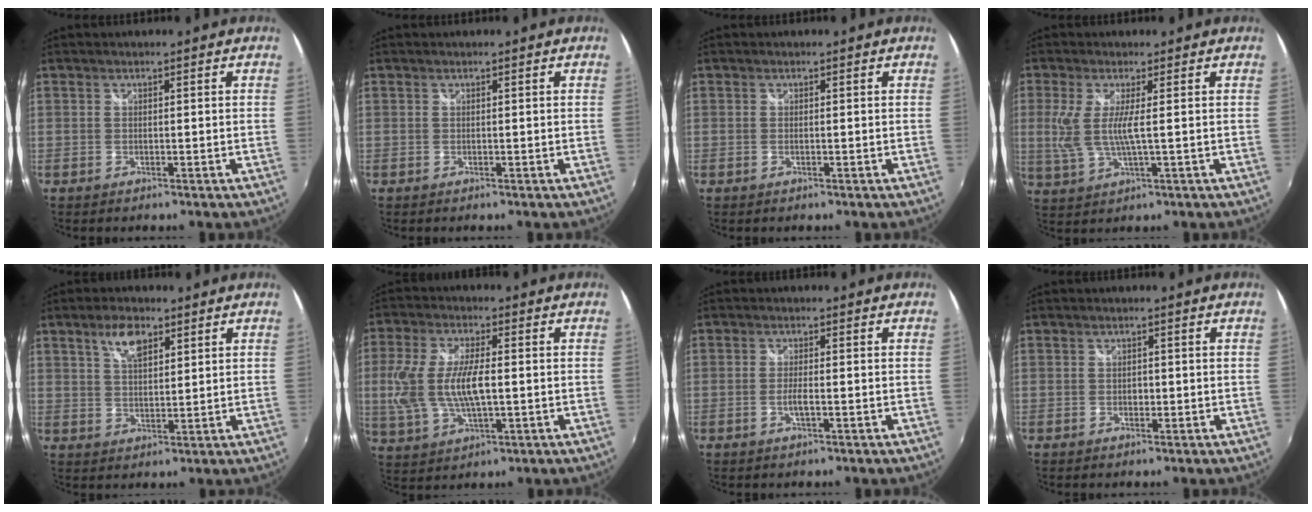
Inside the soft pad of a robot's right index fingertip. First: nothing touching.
{"total": 0.0}
{"total": 0.6, "force": [-0.1, 0.1, 0.6], "torque": [-0.012, 0.000, -0.004]}
{"total": 6.6, "force": [0.4, 0.7, 6.5], "torque": [-0.143, -0.010, 0.012]}
{"total": 5.9, "force": [3.3, 2.6, 4.1], "torque": [-0.071, 0.009, 0.061]}
{"total": 12.6, "force": [-0.4, 5.0, 11.5], "torque": [-0.243, -0.002, -0.004]}
{"total": 2.3, "force": [-0.8, 0.2, 2.2], "torque": [-0.044, -0.003, -0.015]}
{"total": 1.2, "force": [-0.3, 0.9, 0.8], "torque": [-0.013, 0.001, -0.006]}